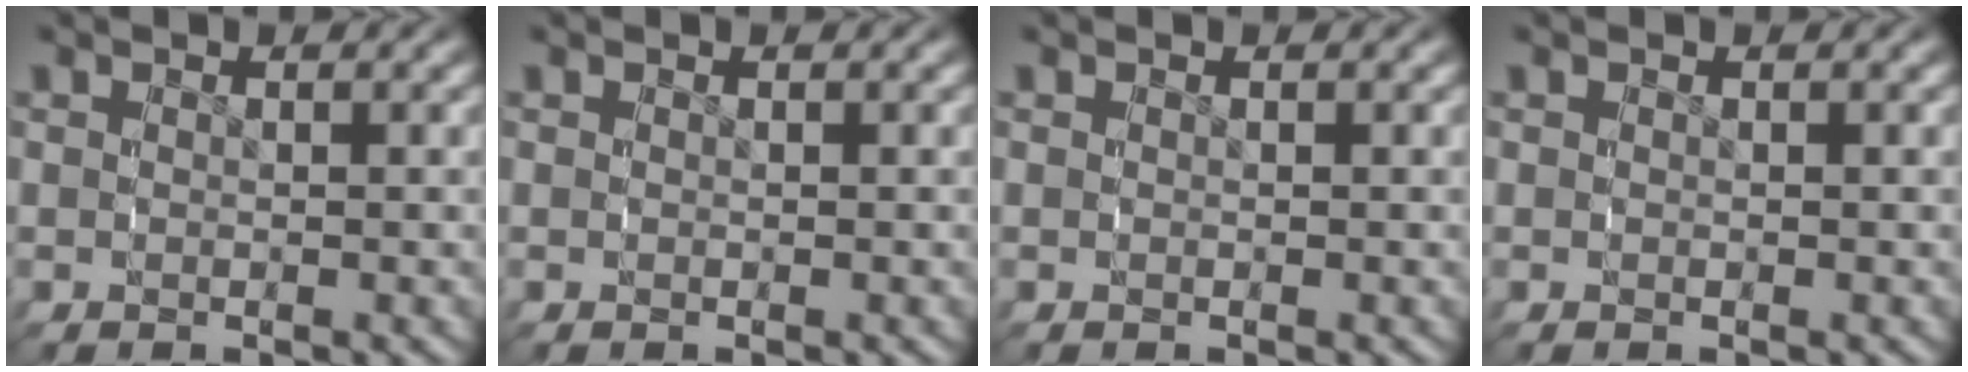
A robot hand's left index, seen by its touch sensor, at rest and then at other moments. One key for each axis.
{"total": 0.0}
{"total": 0.0}
{"total": 0.0}